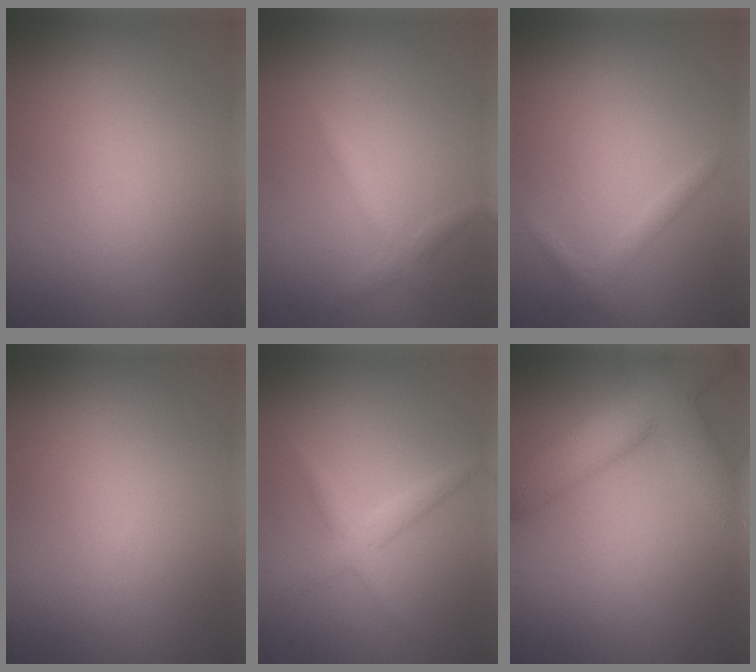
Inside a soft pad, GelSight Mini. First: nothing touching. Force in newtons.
{"total": 1.7, "press": 1.7, "slide": 0.0}
{"total": 1.2, "press": 1.2, "slide": 0.1}
{"total": 0.0}
{"total": 2.2, "press": 2.2, "slide": 0.1}
{"total": 9.1, "press": 9.0, "slide": 0.6}